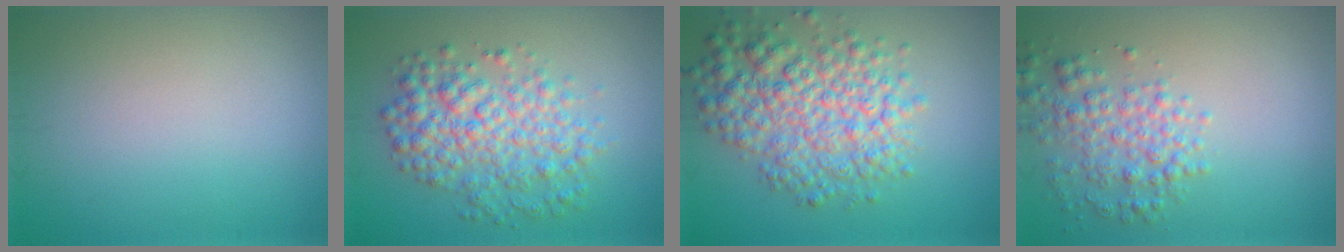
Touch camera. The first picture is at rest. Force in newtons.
{"total": 5.9, "press": 5.9, "slide": 0.1}
{"total": 7.0, "press": 7.0, "slide": 0.2}
{"total": 3.6, "press": 3.6, "slide": 0.2}